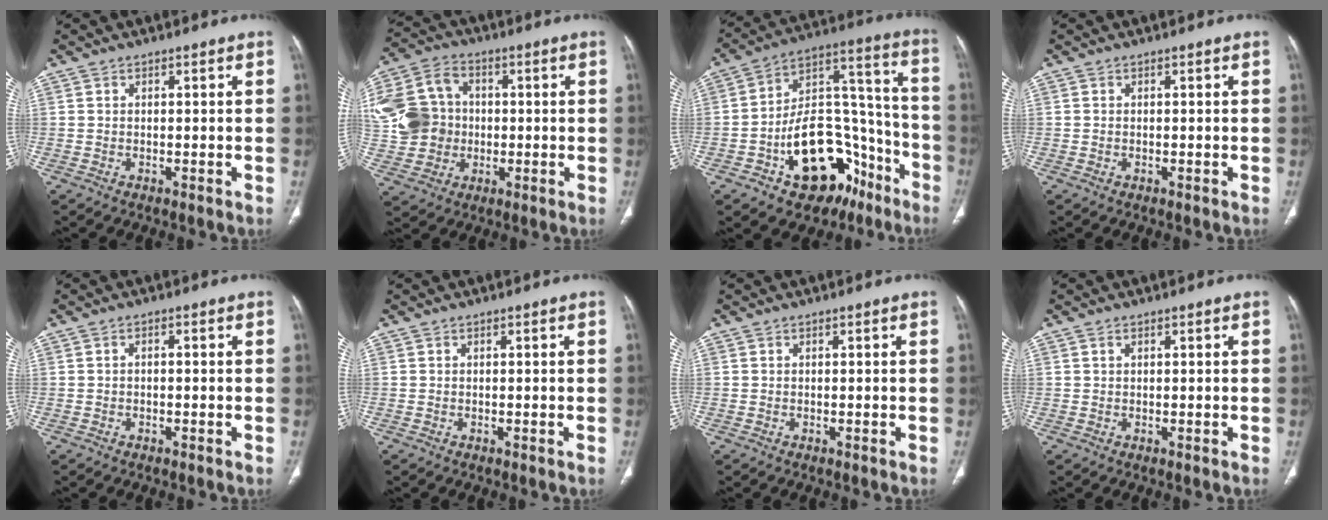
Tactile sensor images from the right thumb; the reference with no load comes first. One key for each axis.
{"total": 15.2, "fx": 0.2, "fy": 13.3, "fz": 7.4, "tx": -0.141, "ty": 0.022, "tz": 0.007}
{"total": 23.2, "fx": -10.6, "fy": 14.2, "fz": 15.0, "tx": -0.180, "ty": 0.103, "tz": -0.151}
{"total": 0.0}
{"total": 0.7, "fx": -0.2, "fy": 0.4, "fz": 0.5, "tx": -0.008, "ty": 0.004, "tz": -0.006}
{"total": 0.0}
{"total": 0.0}
{"total": 0.6, "fx": 0.3, "fy": 0.3, "fz": 0.3, "tx": -0.007, "ty": 0.002, "tz": 0.006}